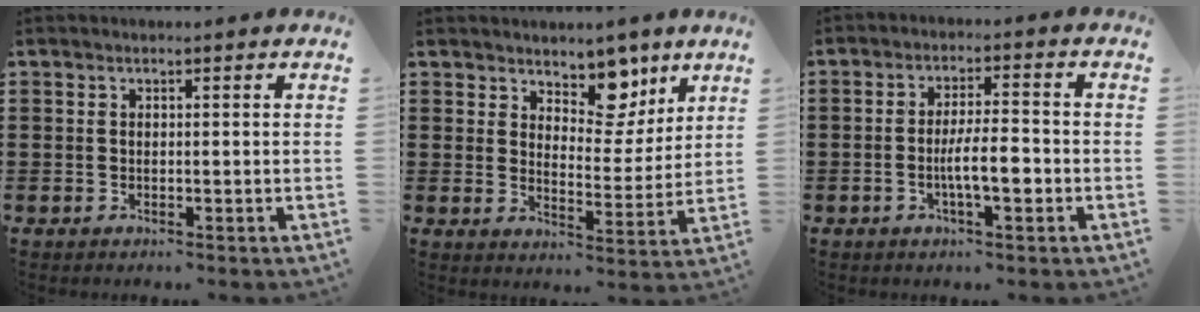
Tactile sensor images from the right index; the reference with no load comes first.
{"total": 7.8, "force": [6.1, 4.3, 2.2], "torque": [-0.056, -0.039, 0.107]}
{"total": 6.2, "force": [-1.7, 1.6, 5.8], "torque": [-0.105, 0.005, -0.032]}